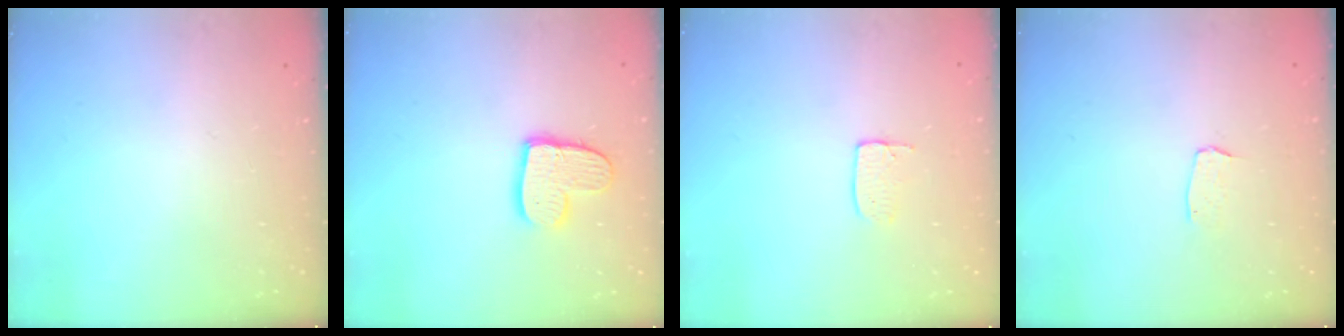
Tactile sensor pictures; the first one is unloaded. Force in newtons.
{"total": 10.6, "press": 10.6, "slide": 0.8}
{"total": 3.6, "press": 3.6, "slide": 0.2}
{"total": 3.1, "press": 3.1, "slide": 0.2}